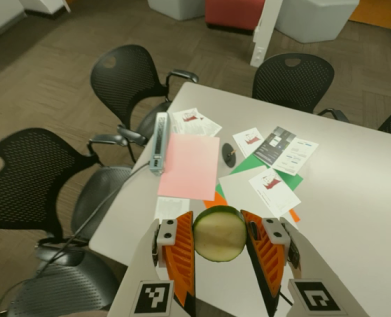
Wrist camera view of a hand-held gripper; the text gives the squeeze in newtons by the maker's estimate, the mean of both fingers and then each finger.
{"total": 11.7, "left": 11.8, "right": 11.6}